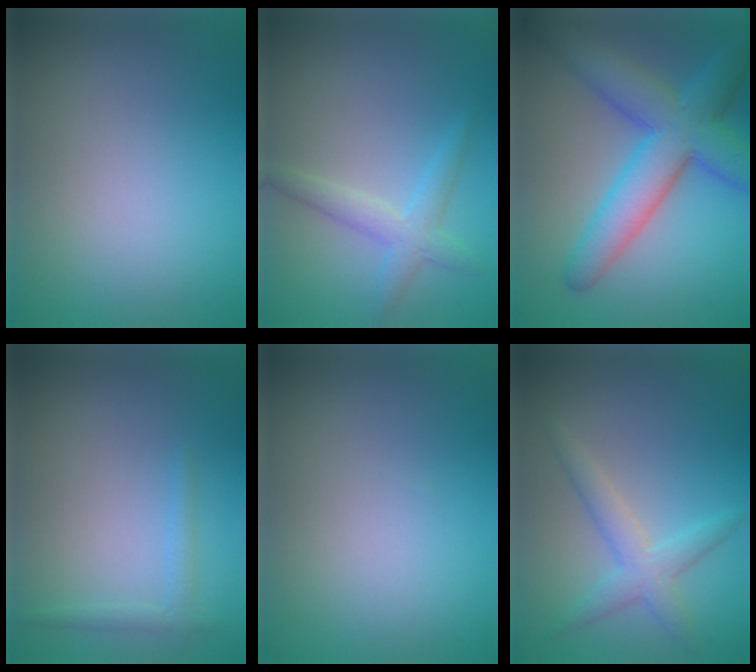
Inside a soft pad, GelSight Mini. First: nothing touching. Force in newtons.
{"total": 2.7, "press": 2.7, "slide": 0.1}
{"total": 8.3, "press": 8.3, "slide": 0.2}
{"total": 1.3, "press": 1.3, "slide": 0.1}
{"total": 0.0}
{"total": 3.0, "press": 3.0, "slide": 0.1}